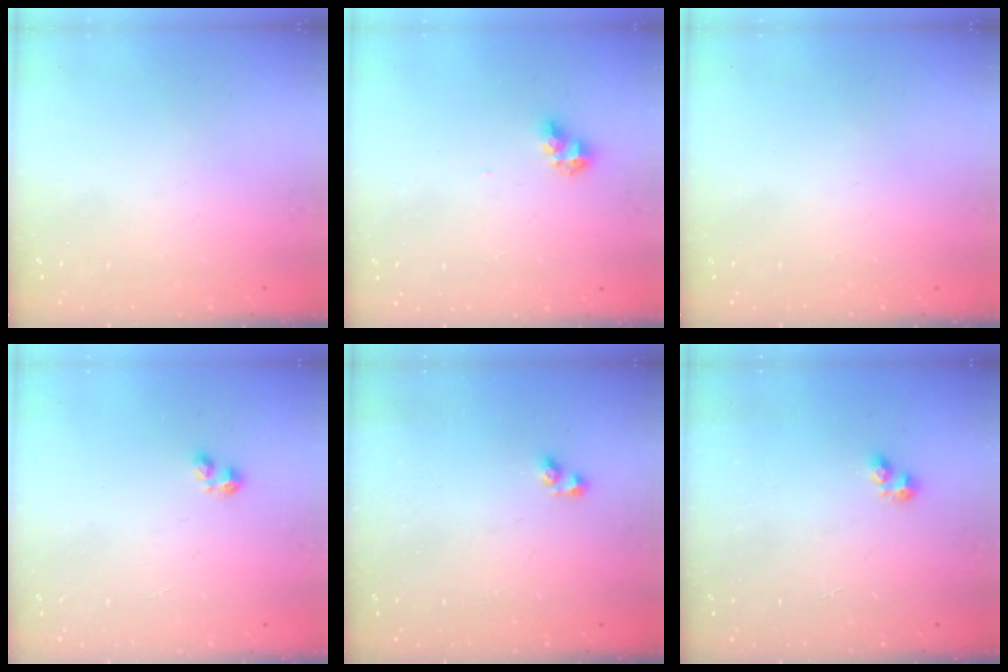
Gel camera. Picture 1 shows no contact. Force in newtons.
{"total": 5.8, "press": 5.8, "slide": 0.1}
{"total": 0.0}
{"total": 1.8, "press": 1.7, "slide": 0.5}
{"total": 1.9, "press": 1.9, "slide": 0.4}
{"total": 3.1, "press": 3.1, "slide": 0.4}